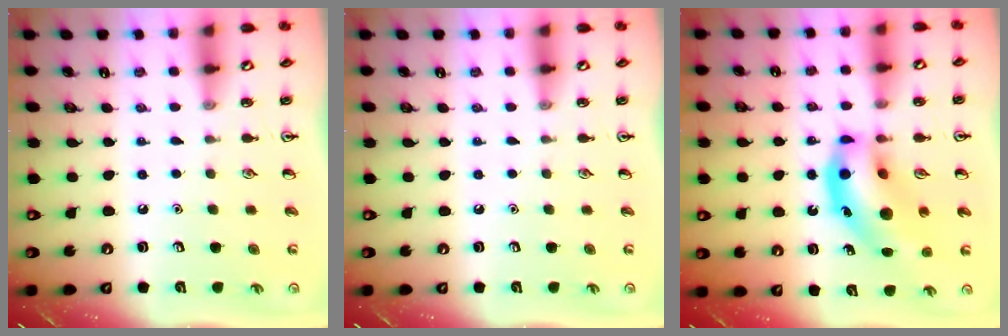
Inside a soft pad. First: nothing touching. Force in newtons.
{"total": 0.0}
{"total": 15.3, "press": 14.7, "slide": 4.5}